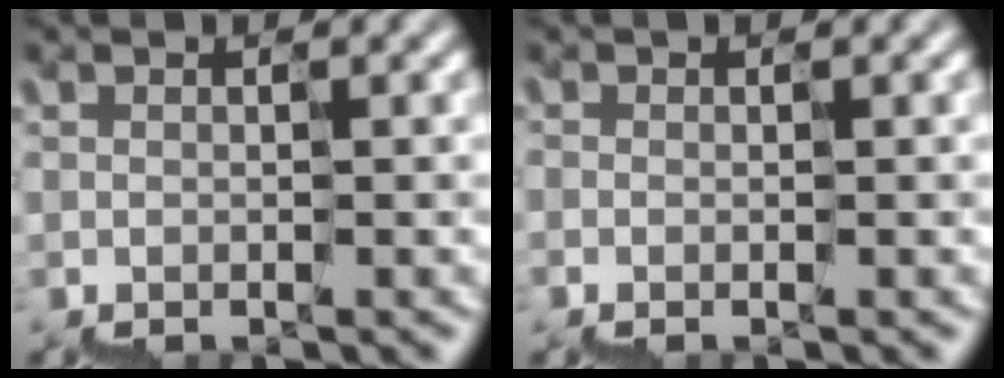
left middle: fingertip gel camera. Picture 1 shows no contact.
{"total": 0.0}